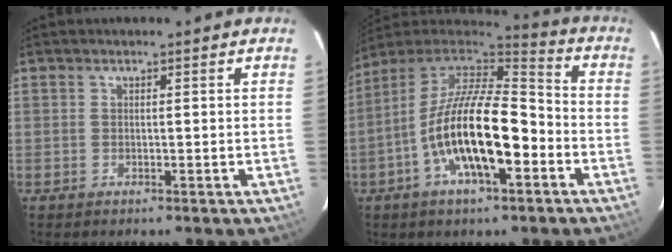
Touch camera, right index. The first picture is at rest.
{"total": 19.4, "force": [-6.5, 7.1, 16.9], "torque": [-0.318, -0.009, -0.125]}